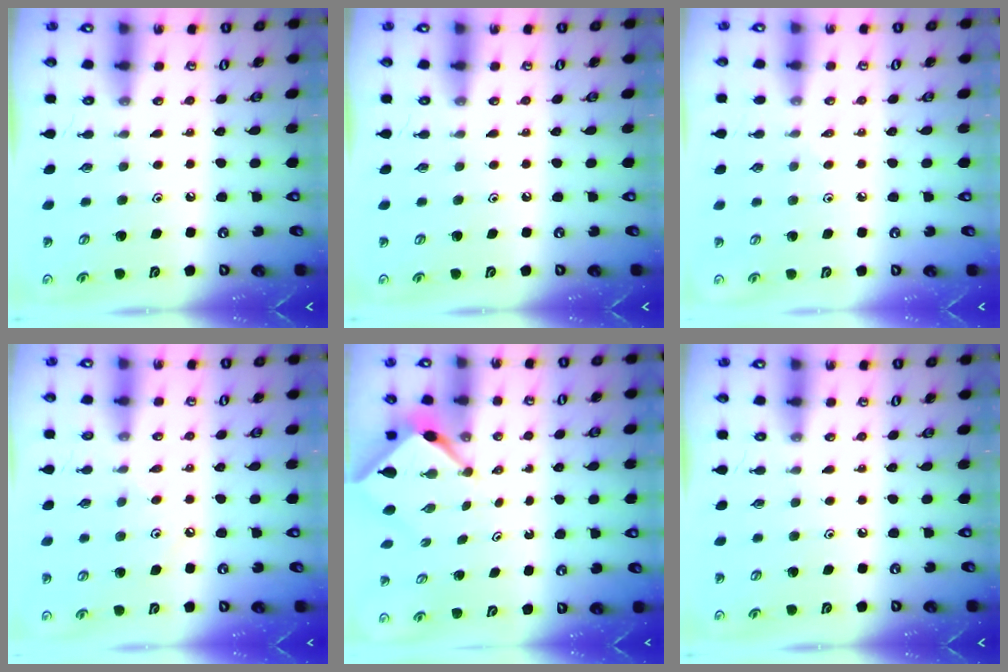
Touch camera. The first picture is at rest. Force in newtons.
{"total": 0.0}
{"total": 2.5, "press": 2.5, "slide": 0.4}
{"total": 3.8, "press": 3.7, "slide": 0.6}
{"total": 2.8, "press": 2.8, "slide": 0.3}
{"total": 0.0}